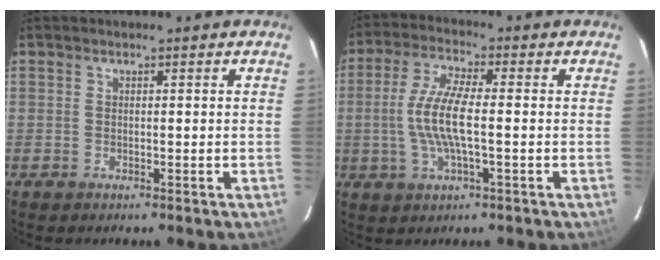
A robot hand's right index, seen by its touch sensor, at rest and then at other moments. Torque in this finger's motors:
{"motor_torque": [0.71, -0.27, 0.56, 0.17]}